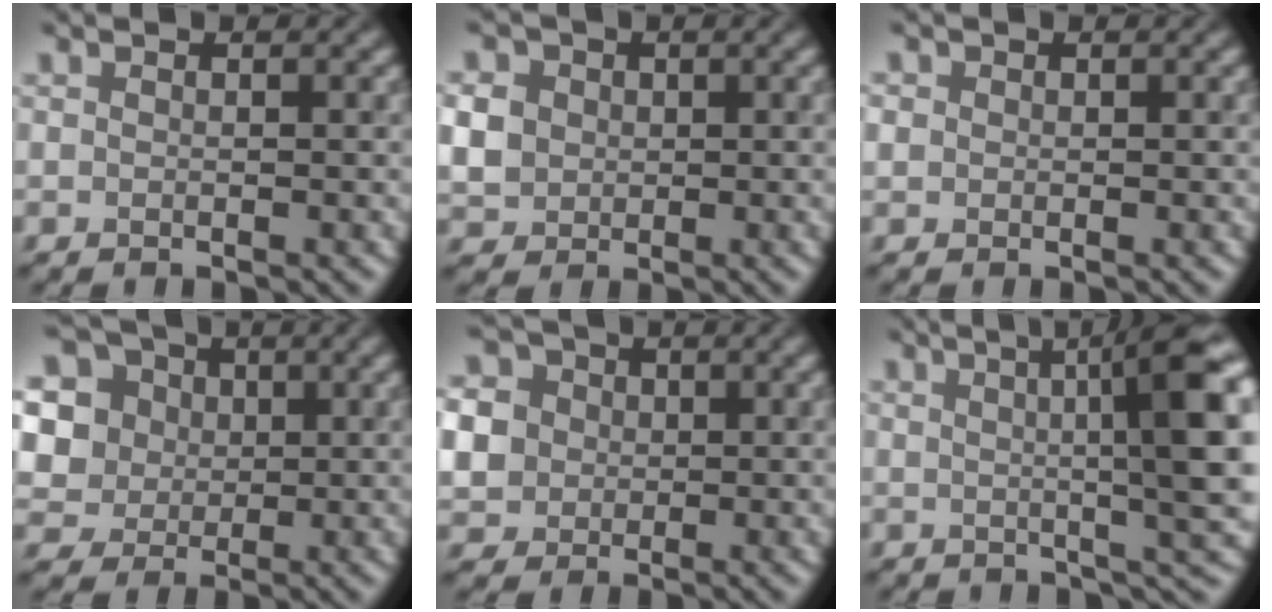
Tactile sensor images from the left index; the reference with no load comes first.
{"total": 4.0, "force": [0.1, 3.7, 1.5], "torque": [-0.046, 0.011, -0.003]}
{"total": 1.4, "force": [0.5, 1.2, 0.4], "torque": [0.003, 0.009, -0.007]}
{"total": 10.2, "force": [3.7, 8.6, 4.1], "torque": [-0.105, 0.032, 0.052]}
{"total": 7.8, "force": [0.5, 7.3, 2.7], "torque": [-0.076, 0.023, -0.005]}
{"total": 11.8, "force": [1.9, 2.7, 11.3], "torque": [-0.117, 0.015, 0.023]}